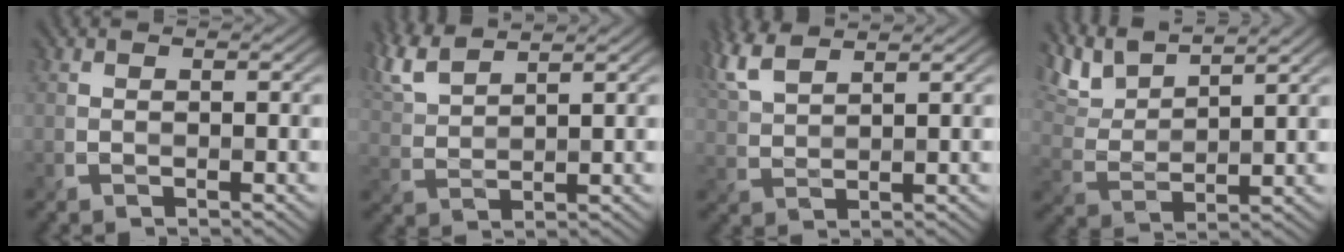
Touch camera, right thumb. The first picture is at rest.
{"total": 5.9, "force": [4.7, 1.3, 3.3], "torque": [-0.085, 0.019, 0.101]}
{"total": 5.9, "force": [4.3, 1.5, 3.7], "torque": [-0.098, 0.018, 0.092]}
{"total": 7.9, "force": [6.3, 1.9, 4.4], "torque": [-0.107, 0.011, 0.125]}